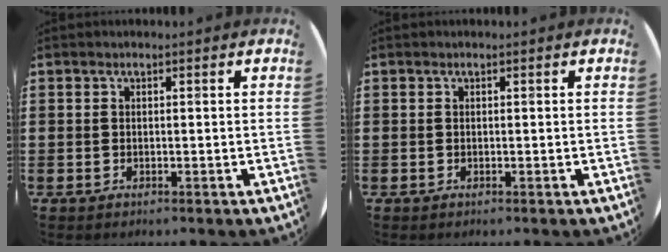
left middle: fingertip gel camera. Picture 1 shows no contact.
{"total": 0.0}